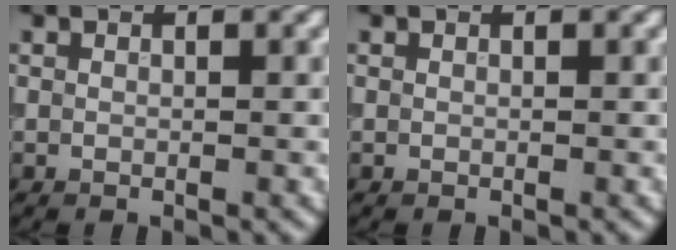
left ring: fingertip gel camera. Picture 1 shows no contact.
{"total": 0.0}